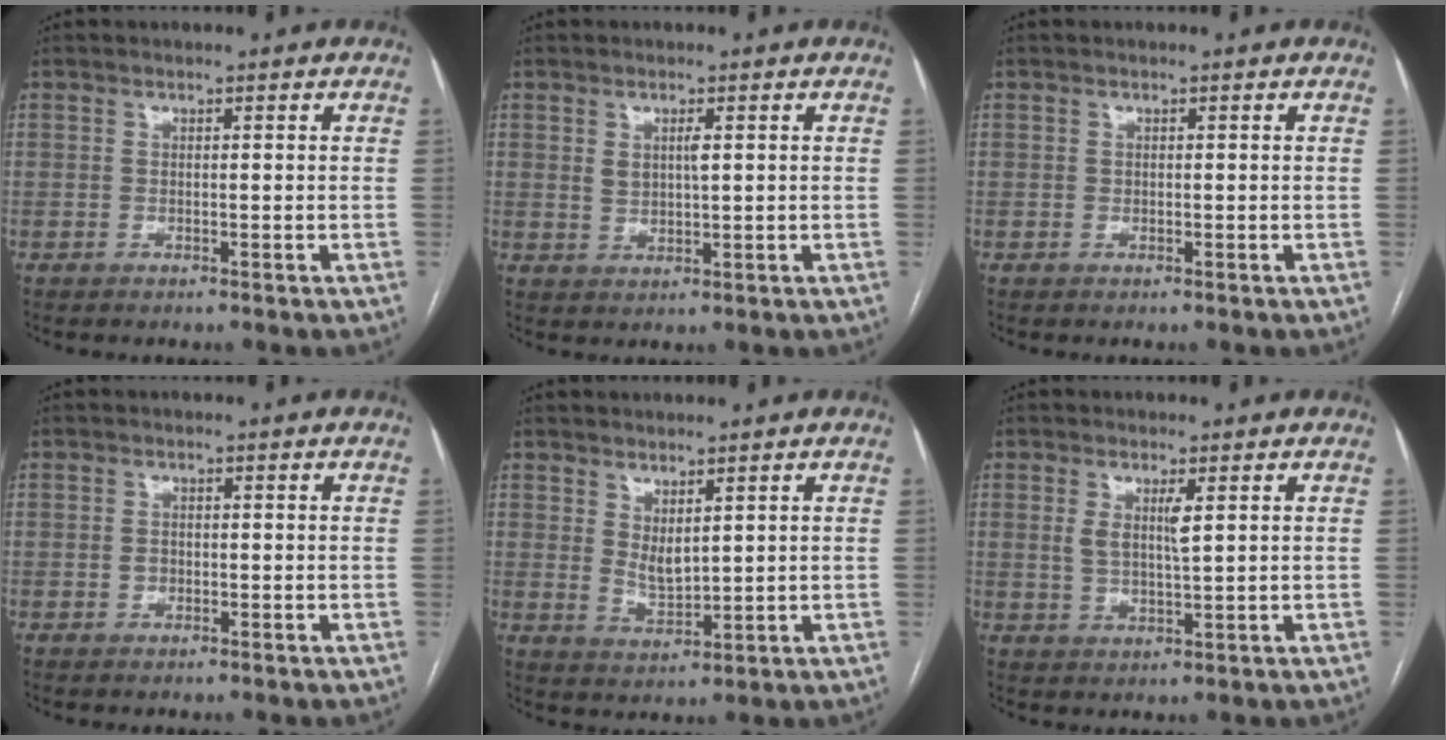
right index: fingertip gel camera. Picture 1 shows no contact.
{"total": 2.7, "force": [0.9, 1.0, 2.3], "torque": [-0.046, -0.001, 0.020]}
{"total": 0.0}
{"total": 1.1, "force": [-0.2, 1.0, 0.5], "torque": [-0.007, 0.004, -0.001]}
{"total": 3.5, "force": [1.6, 1.5, 2.7], "torque": [-0.054, -0.012, 0.041]}
{"total": 3.8, "force": [1.2, 0.8, 3.6], "torque": [-0.072, -0.004, 0.024]}